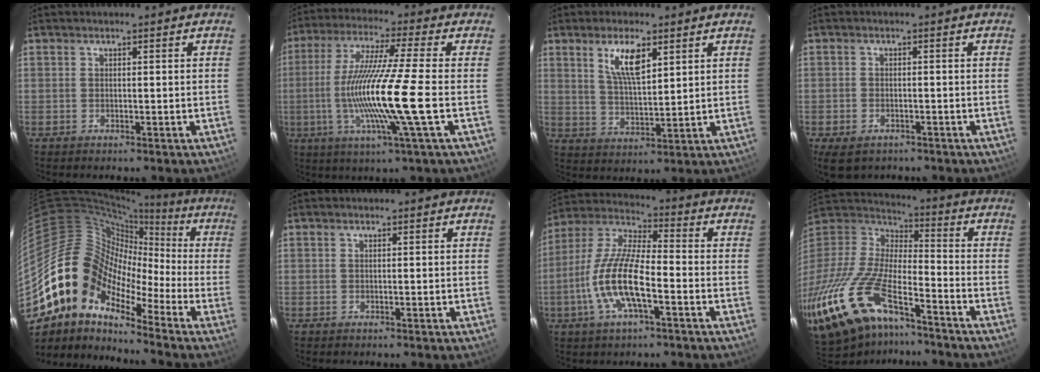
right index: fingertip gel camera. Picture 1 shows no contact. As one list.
[{"total": 15.7, "force": [-3.2, -1.5, 15.3], "torque": [-0.292, -0.015, -0.058]}, {"total": 7.7, "force": [4.0, 2.7, 6.1], "torque": [-0.109, -0.001, 0.080]}, {"total": 5.3, "force": [-3.3, 3.3, 2.5], "torque": [-0.062, -0.015, -0.051]}, {"total": 14.1, "force": [-8.1, 9.3, 6.9], "torque": [-0.109, 0.011, -0.178]}, {"total": 0.0}, {"total": 13.3, "force": [-4.6, 3.7, 11.9], "torque": [-0.253, -0.002, -0.091]}, {"total": 31.7, "force": [-21.9, 11.8, 19.7], "torque": [-0.422, -0.068, -0.373]}]